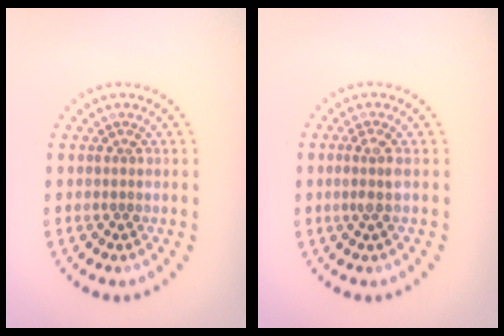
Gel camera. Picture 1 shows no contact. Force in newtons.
{"total": 1.3, "press": 1.1, "slide": 0.8}